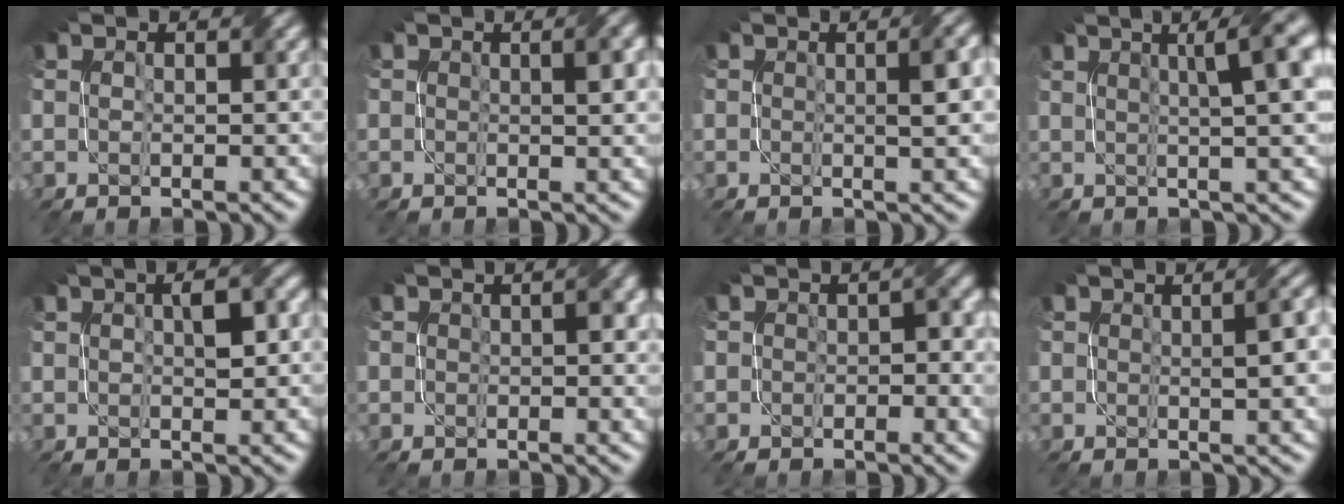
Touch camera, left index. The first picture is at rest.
{"total": 1.4, "force": [0.1, 0.3, 1.4], "torque": [-0.013, 0.005, 0.001]}
{"total": 2.2, "force": [0.1, 0.4, 2.2], "torque": [-0.023, 0.008, 0.002]}
{"total": 7.8, "force": [2.2, 2.0, 7.2], "torque": [-0.046, 0.035, 0.026]}
{"total": 2.1, "force": [0.3, 0.7, 1.9], "torque": [-0.032, 0.010, 0.008]}
{"total": 1.3, "force": [-0.2, 0.8, 1.0], "torque": [-0.007, 0.003, -0.001]}
{"total": 2.1, "force": [-0.6, 1.4, 1.4], "torque": [-0.010, 0.002, -0.004]}
{"total": 2.6, "force": [0.0, 0.5, 2.5], "torque": [-0.027, 0.009, 0.002]}